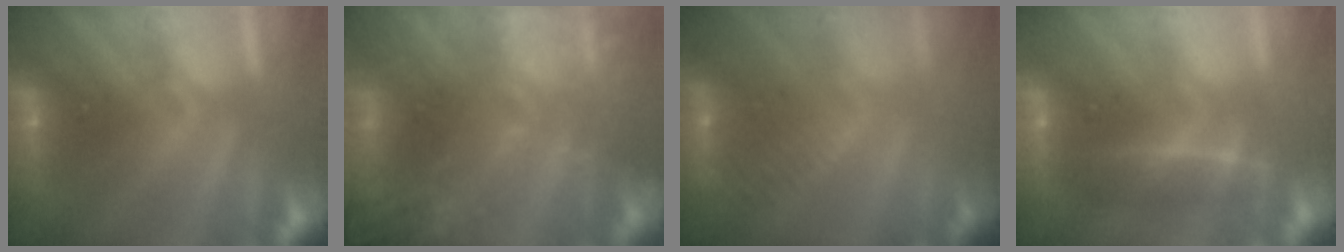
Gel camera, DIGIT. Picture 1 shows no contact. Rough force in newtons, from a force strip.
{"total": 9.0}
{"total": 3.2}
{"total": 2.0}